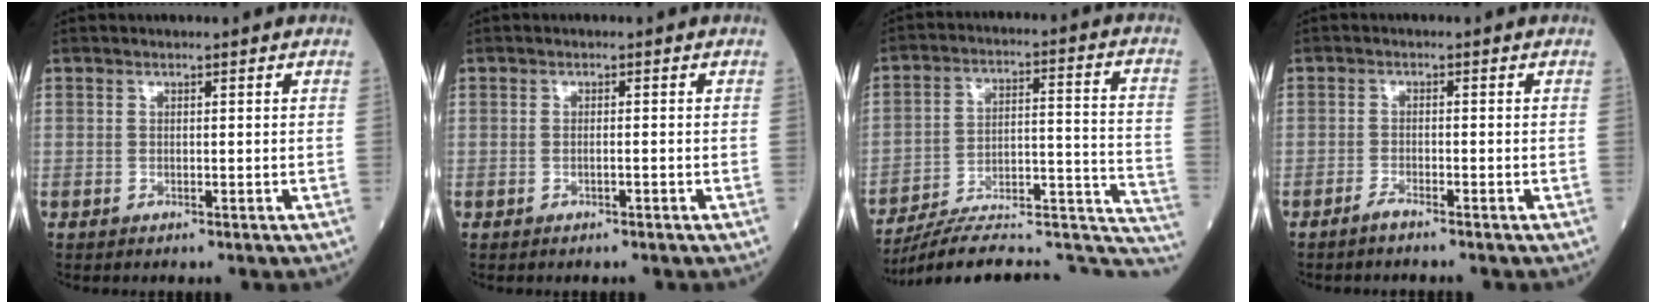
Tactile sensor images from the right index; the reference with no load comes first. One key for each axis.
{"total": 0.6, "fx": -0.3, "fy": 0.0, "fz": 0.5, "tx": -0.012, "ty": 0.001, "tz": -0.002}
{"total": 25.7, "fx": -23.8, "fy": 4.3, "fz": 8.6, "tx": -0.055, "ty": 0.041, "tz": -0.325}
{"total": 1.6, "fx": -1.4, "fy": -0.1, "fz": 0.8, "tx": -0.022, "ty": -0.002, "tz": -0.027}